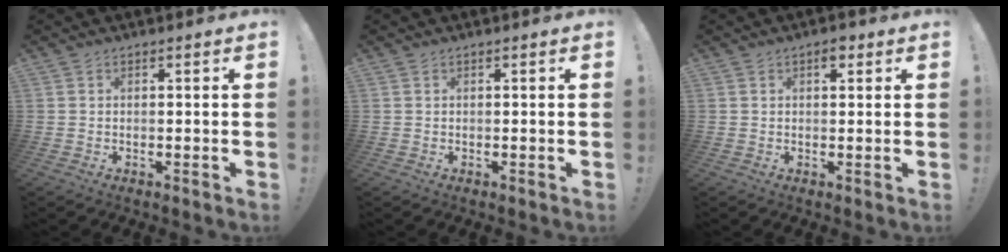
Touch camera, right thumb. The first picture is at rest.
{"total": 0.0}
{"total": 2.4, "force": [1.2, 1.2, 1.6], "torque": [-0.014, -0.004, 0.017]}